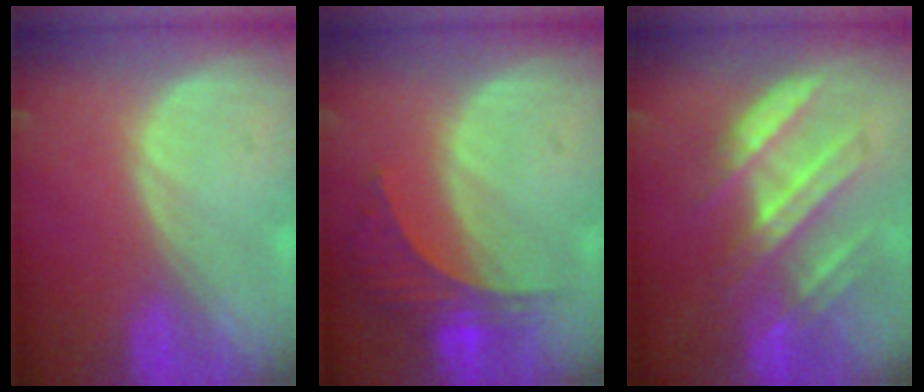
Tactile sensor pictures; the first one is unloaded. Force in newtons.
{"total": 5.7, "press": 5.5, "slide": 1.3}
{"total": 7.6, "press": 7.4, "slide": 1.7}